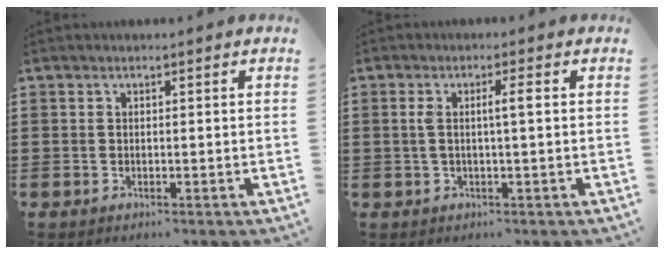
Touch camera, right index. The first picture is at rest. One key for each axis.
{"total": 2.9, "fx": 0.2, "fy": 0.0, "fz": 2.9, "tx": -0.057, "ty": 0.000, "tz": -0.001}